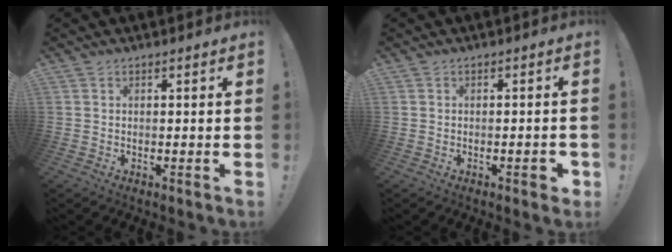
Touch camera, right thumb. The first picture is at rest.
{"total": 2.7, "force": [-1.6, 0.9, 2.1], "torque": [-0.023, 0.007, -0.027]}